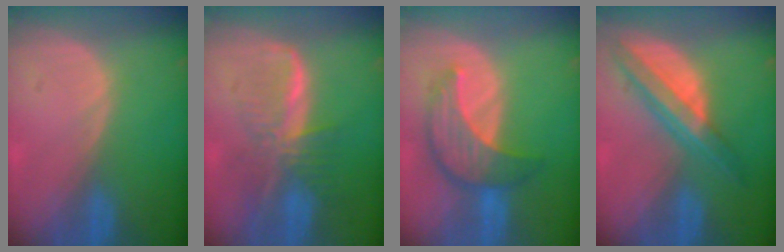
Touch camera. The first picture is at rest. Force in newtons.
{"total": 8.1, "press": 7.0, "slide": 4.1}
{"total": 7.8, "press": 7.5, "slide": 2.3}
{"total": 7.9, "press": 6.7, "slide": 4.2}